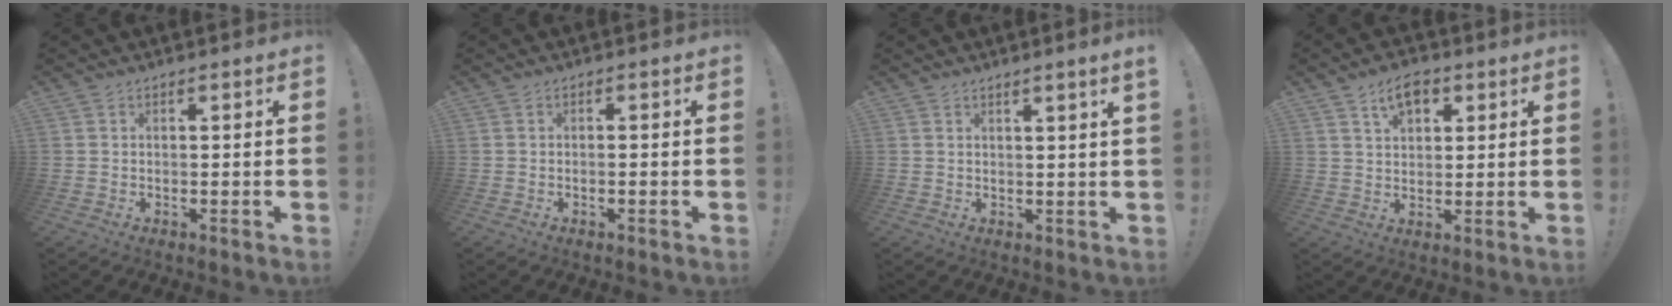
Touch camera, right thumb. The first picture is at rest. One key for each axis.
{"total": 0.8, "fx": -0.7, "fy": -0.1, "fz": 0.4, "tx": -0.015, "ty": 0.003, "tz": -0.011}
{"total": 2.2, "fx": 1.3, "fy": -0.9, "fz": 1.5, "tx": -0.019, "ty": -0.011, "tz": 0.019}
{"total": 7.3, "fx": 3.6, "fy": 4.8, "fz": 4.2, "tx": -0.055, "ty": -0.008, "tz": 0.065}